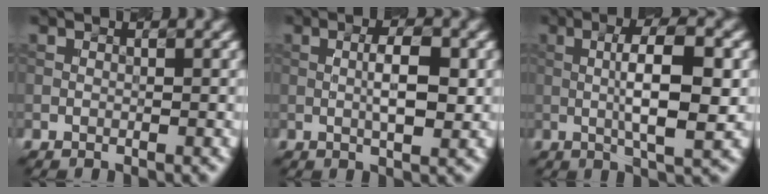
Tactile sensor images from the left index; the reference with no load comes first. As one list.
[{"total": 4.2, "force": [0.2, 1.2, 4.0], "torque": [-0.073, 0.003, 0.003]}, {"total": 7.0, "force": [0.2, 1.7, 6.8], "torque": [-0.114, 0.004, 0.001]}]